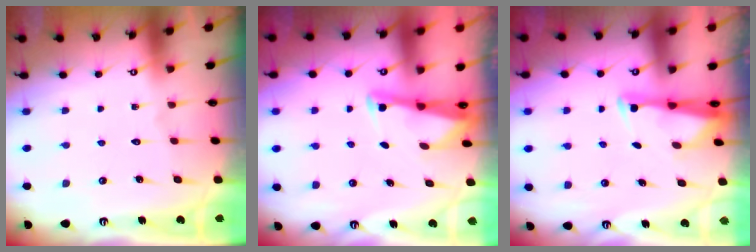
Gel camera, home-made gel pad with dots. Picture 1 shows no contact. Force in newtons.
{"total": 2.4, "press": 2.4, "slide": 0.2}
{"total": 2.9, "press": 2.8, "slide": 0.7}